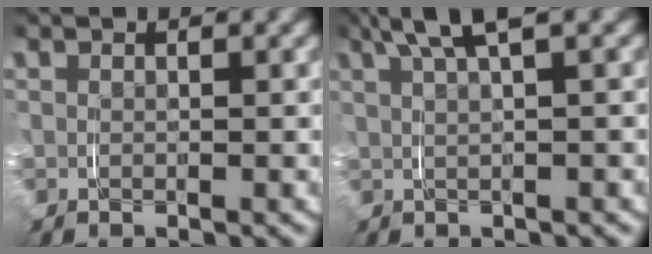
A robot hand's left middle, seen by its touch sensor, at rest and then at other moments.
{"total": 4.6, "force": [3.3, 0.7, 3.2], "torque": [-0.051, 0.022, 0.046]}